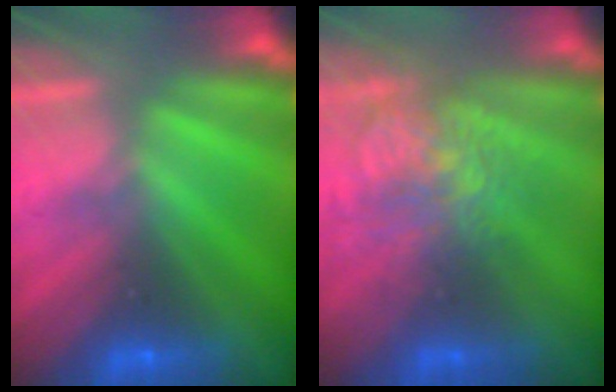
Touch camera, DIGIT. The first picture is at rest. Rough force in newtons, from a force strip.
{"total": 3.4}